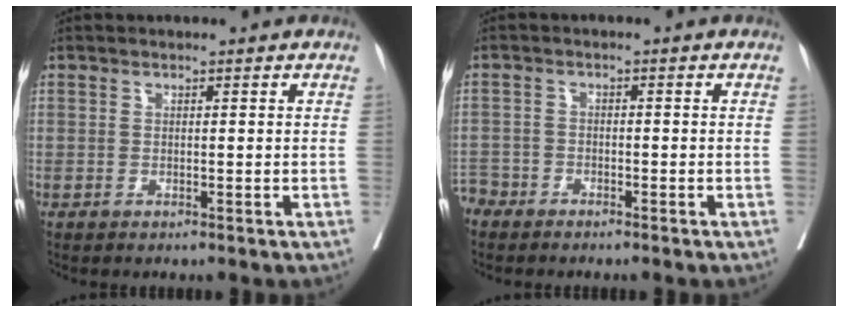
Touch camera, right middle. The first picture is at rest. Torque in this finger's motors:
{"motor_torque": [1.03, -1.10, 0.14, -0.04]}